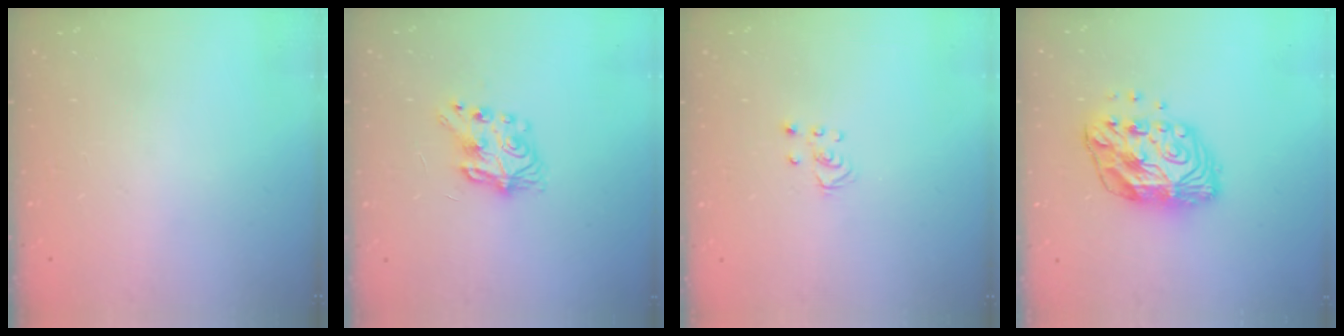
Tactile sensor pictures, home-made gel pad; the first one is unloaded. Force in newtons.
{"total": 7.1, "press": 7.1, "slide": 0.4}
{"total": 2.5, "press": 2.5, "slide": 0.2}
{"total": 12.5, "press": 12.5, "slide": 0.9}